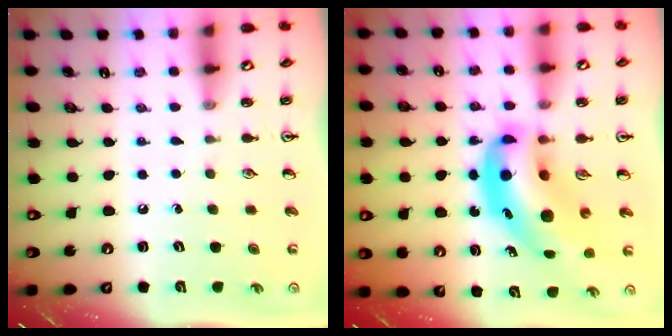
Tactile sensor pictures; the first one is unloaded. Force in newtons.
{"total": 12.8, "press": 12.2, "slide": 3.9}